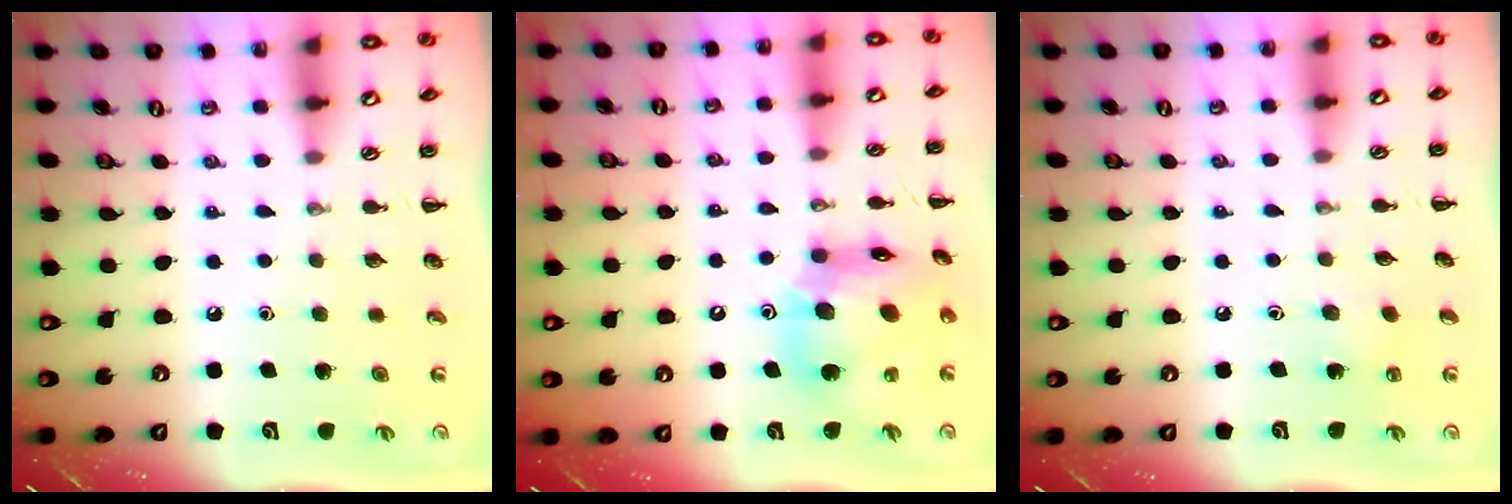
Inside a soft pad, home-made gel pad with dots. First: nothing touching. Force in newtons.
{"total": 14.8, "press": 14.2, "slide": 4.1}
{"total": 2.7, "press": 2.6, "slide": 0.9}